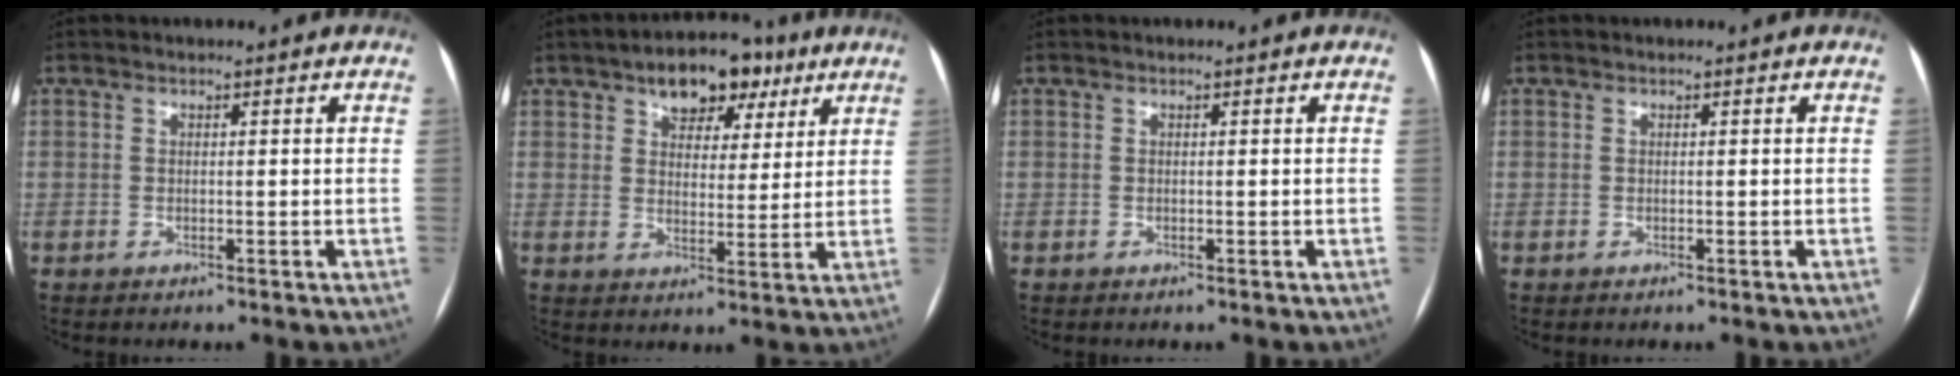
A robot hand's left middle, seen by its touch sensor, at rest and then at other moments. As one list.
[{"total": 9.0, "force": [5.4, 5.1, 5.1], "torque": [-0.067, 0.023, 0.082]}, {"total": 0.0}, {"total": 0.0}]